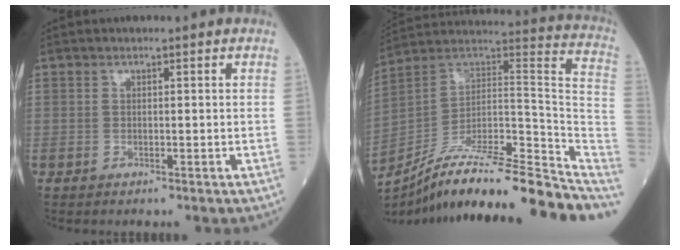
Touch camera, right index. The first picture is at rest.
{"total": 24.2, "force": [-19.9, 2.4, 13.6], "torque": [-0.155, 0.026, -0.315]}